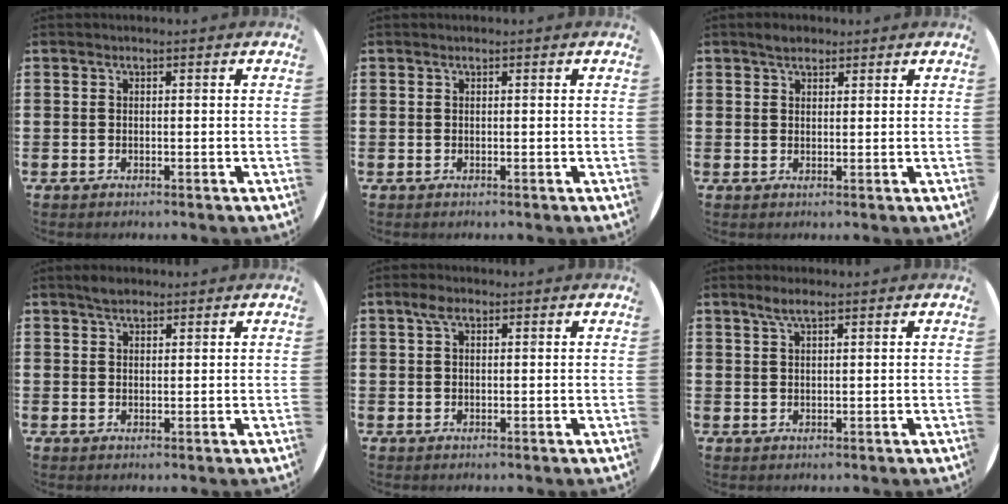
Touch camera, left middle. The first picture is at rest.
{"total": 0.0}
{"total": 1.8, "force": [1.5, 0.8, 0.4], "torque": [0.000, 0.002, 0.027]}
{"total": 1.8, "force": [1.6, 0.6, 0.6], "torque": [-0.005, 0.002, 0.028]}
{"total": 2.1, "force": [1.1, 1.0, 1.5], "torque": [-0.024, 0.005, 0.016]}
{"total": 2.3, "force": [1.7, 0.4, 1.6], "torque": [-0.032, 0.006, 0.029]}